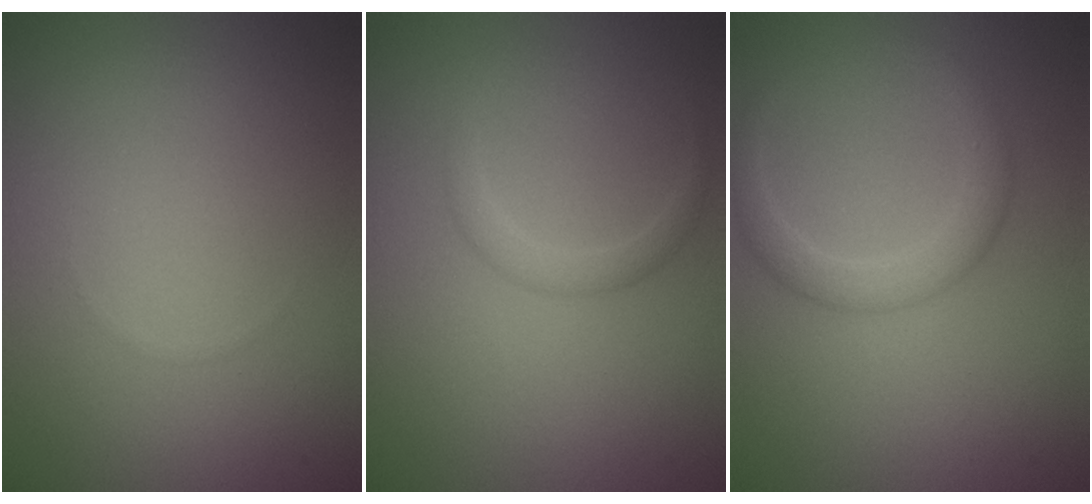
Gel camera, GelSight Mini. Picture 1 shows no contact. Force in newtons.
{"total": 1.4, "press": 1.3, "slide": 0.1}
{"total": 2.7, "press": 2.7, "slide": 0.2}